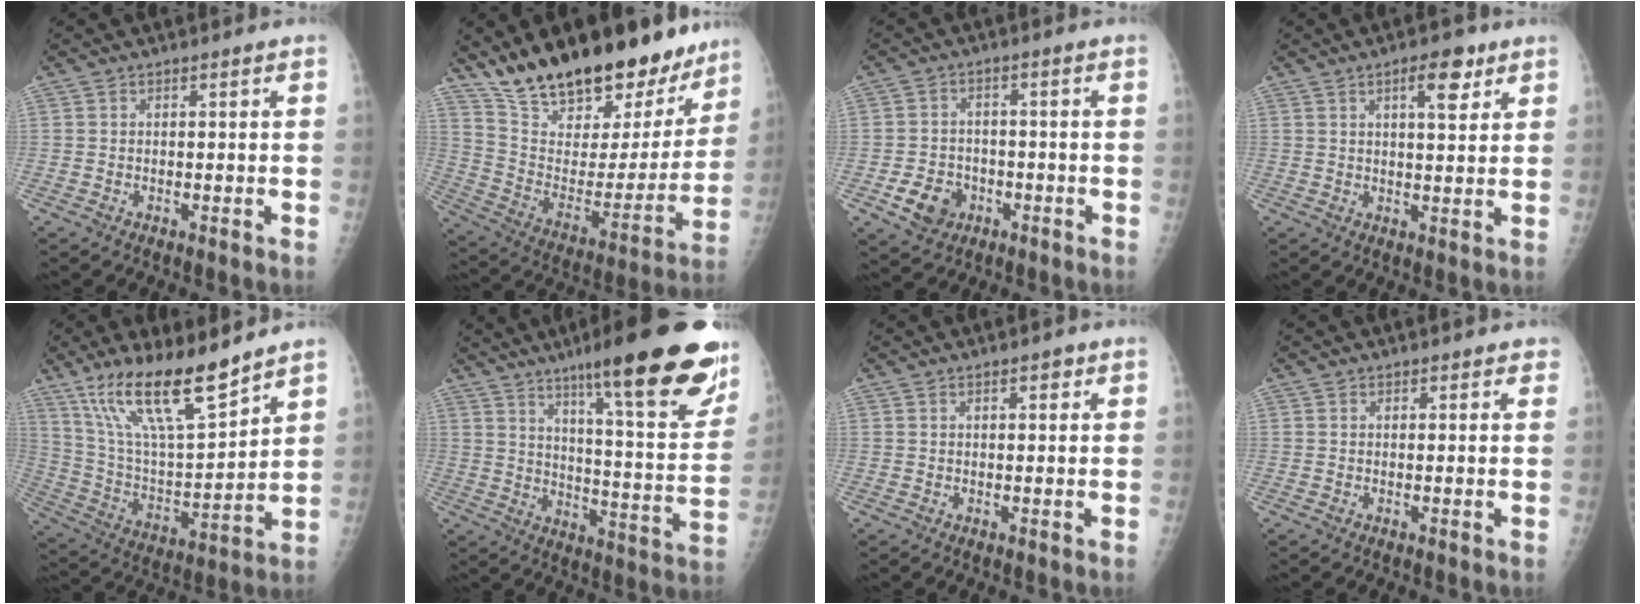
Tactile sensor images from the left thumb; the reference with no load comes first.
{"total": 28.5, "force": [22.2, 11.5, 13.6], "torque": [-0.179, -0.095, 0.348]}
{"total": 6.9, "force": [-2.8, 5.6, 2.9], "torque": [-0.031, 0.014, -0.043]}
{"total": 6.3, "force": [3.3, 2.4, 4.8], "torque": [-0.056, -0.015, 0.045]}
{"total": 18.9, "force": [13.6, 4.6, 12.3], "torque": [-0.196, -0.069, 0.258]}
{"total": 26.6, "force": [16.9, 4.4, 20.1], "torque": [-0.258, -0.063, 0.241]}
{"total": 1.9, "force": [1.0, 0.9, 1.3], "torque": [-0.009, -0.002, 0.012]}
{"total": 1.5, "force": [1.0, 1.0, 0.2], "torque": [0.019, -0.004, 0.006]}